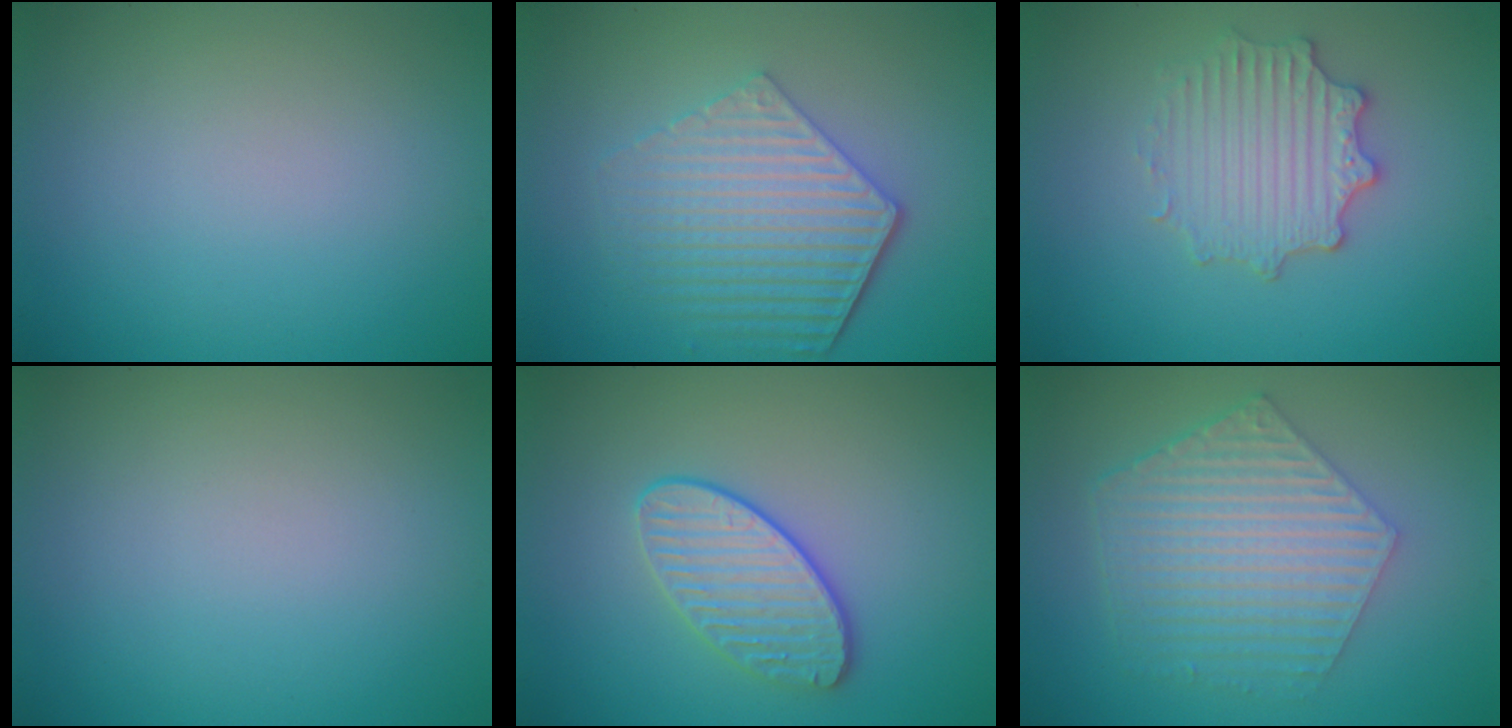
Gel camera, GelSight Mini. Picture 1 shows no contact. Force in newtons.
{"total": 5.8, "press": 4.4, "slide": 3.8}
{"total": 3.4, "press": 3.1, "slide": 1.2}
{"total": 0.0}
{"total": 3.4, "press": 3.2, "slide": 1.0}
{"total": 6.2, "press": 4.5, "slide": 4.3}